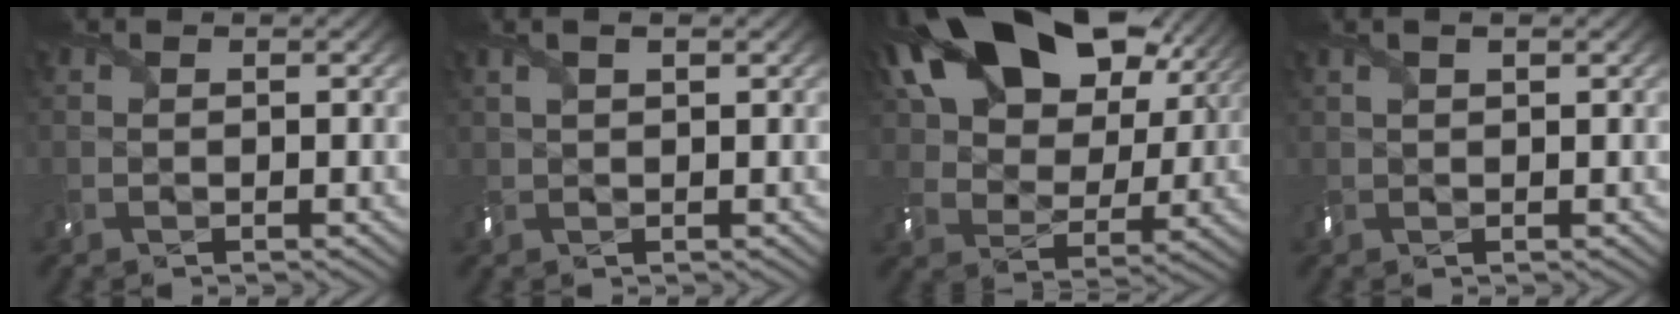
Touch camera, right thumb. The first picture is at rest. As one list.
[{"total": 2.3, "force": [1.2, 0.7, 1.8], "torque": [-0.042, 0.005, 0.025]}, {"total": 19.4, "force": [9.4, 12.0, 12.0], "torque": [-0.244, 0.026, 0.163]}, {"total": 2.0, "force": [1.1, 0.7, 1.5], "torque": [-0.035, 0.005, 0.020]}]